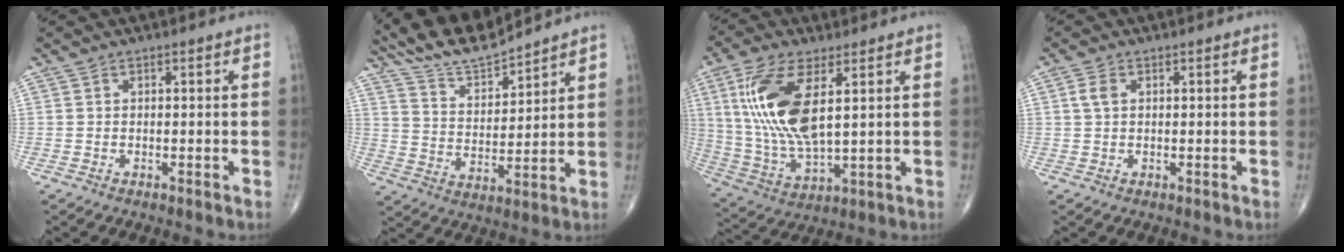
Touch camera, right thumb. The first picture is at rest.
{"total": 10.0, "force": [9.7, 1.1, 2.3], "torque": [-0.036, -0.054, 0.193]}
{"total": 16.5, "force": [4.5, 6.7, 14.4], "torque": [-0.307, -0.018, 0.095]}
{"total": 2.2, "force": [0.6, 1.4, 1.6], "torque": [-0.037, 0.006, 0.012]}